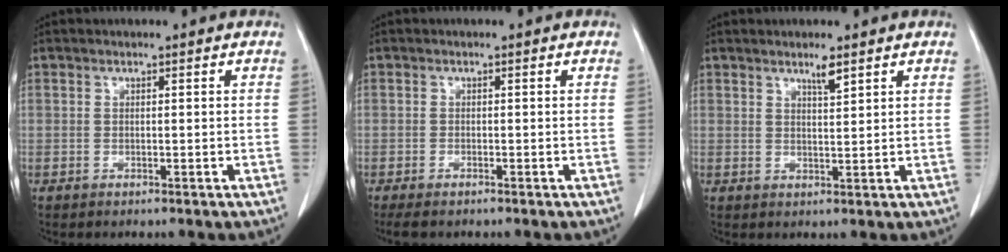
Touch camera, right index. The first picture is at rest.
{"total": 2.8, "force": [-2.3, 0.6, 1.5], "torque": [-0.024, -0.008, -0.033]}
{"total": 2.4, "force": [1.7, 0.1, 1.6], "torque": [-0.033, -0.003, 0.032]}